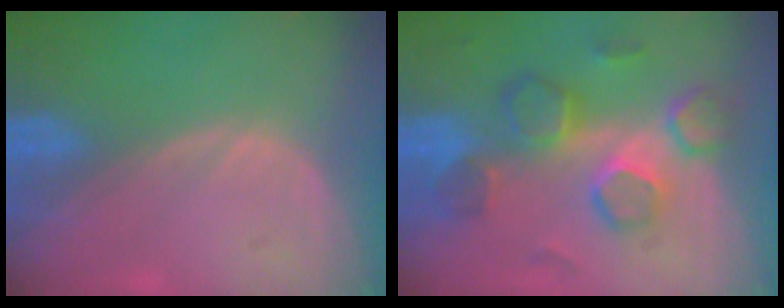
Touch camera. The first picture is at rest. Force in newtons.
{"total": 8.5, "press": 8.3, "slide": 2.1}